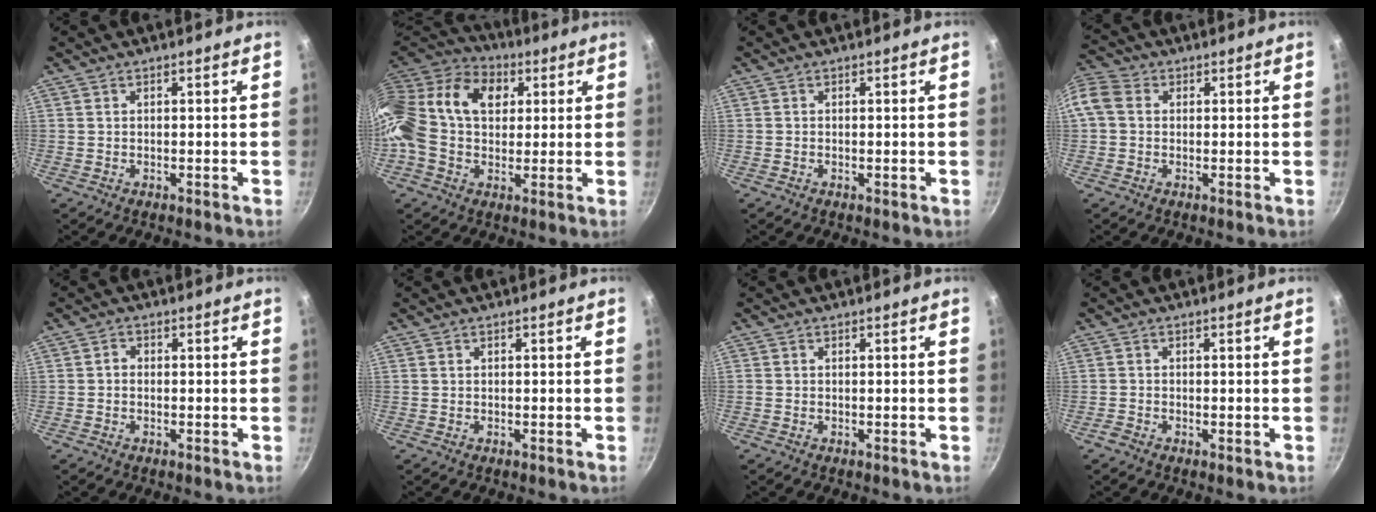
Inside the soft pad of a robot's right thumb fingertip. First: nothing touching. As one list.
[{"total": 22.7, "force": [5.2, 15.6, 15.7], "torque": [-0.303, 0.029, 0.070]}, {"total": 0.0}, {"total": 10.4, "force": [1.3, 8.6, 5.7], "torque": [-0.141, 0.033, 0.009]}, {"total": 1.2, "force": [-0.4, 1.0, 0.5], "torque": [-0.008, 0.006, -0.009]}, {"total": 0.0}, {"total": 0.0}, {"total": 1.2, "force": [-0.7, 0.7, 0.7], "torque": [-0.017, 0.002, -0.017]}]